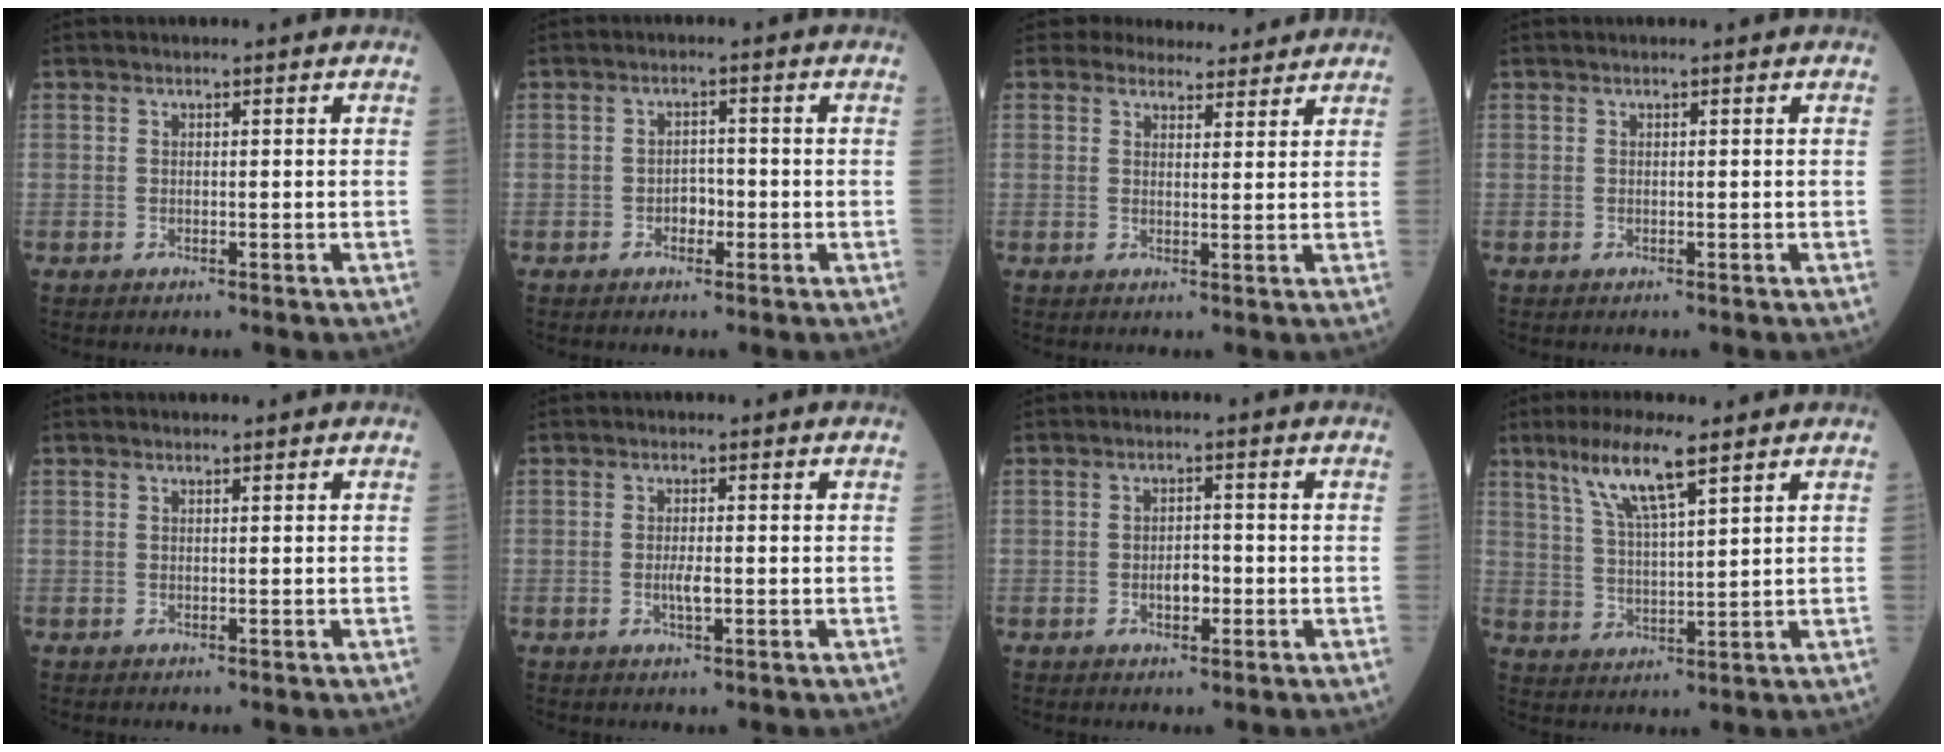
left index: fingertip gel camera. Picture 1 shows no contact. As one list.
[{"total": 2.4, "force": [-1.1, 1.5, 1.5], "torque": [-0.019, 0.005, -0.020]}, {"total": 6.8, "force": [6.4, 2.3, 0.5], "torque": [0.008, 0.004, 0.072]}, {"total": 0.0}, {"total": 0.0}, {"total": 2.2, "force": [-0.6, 0.5, 2.1], "torque": [-0.043, -0.002, -0.011]}, {"total": 2.9, "force": [-1.0, 1.5, 2.2], "torque": [-0.036, 0.002, -0.016]}, {"total": 8.6, "force": [5.4, 0.9, 6.6], "torque": [-0.134, 0.006, 0.105]}]